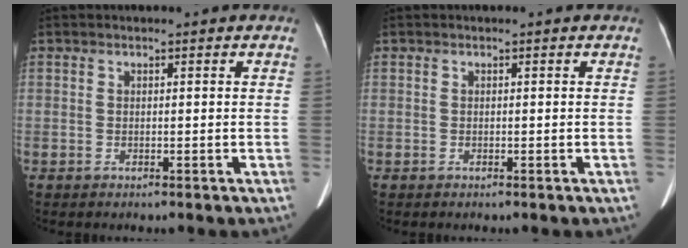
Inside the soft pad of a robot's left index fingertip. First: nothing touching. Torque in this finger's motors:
{"motor_torque": [0.15, 0.16, 0.00, 0.01]}